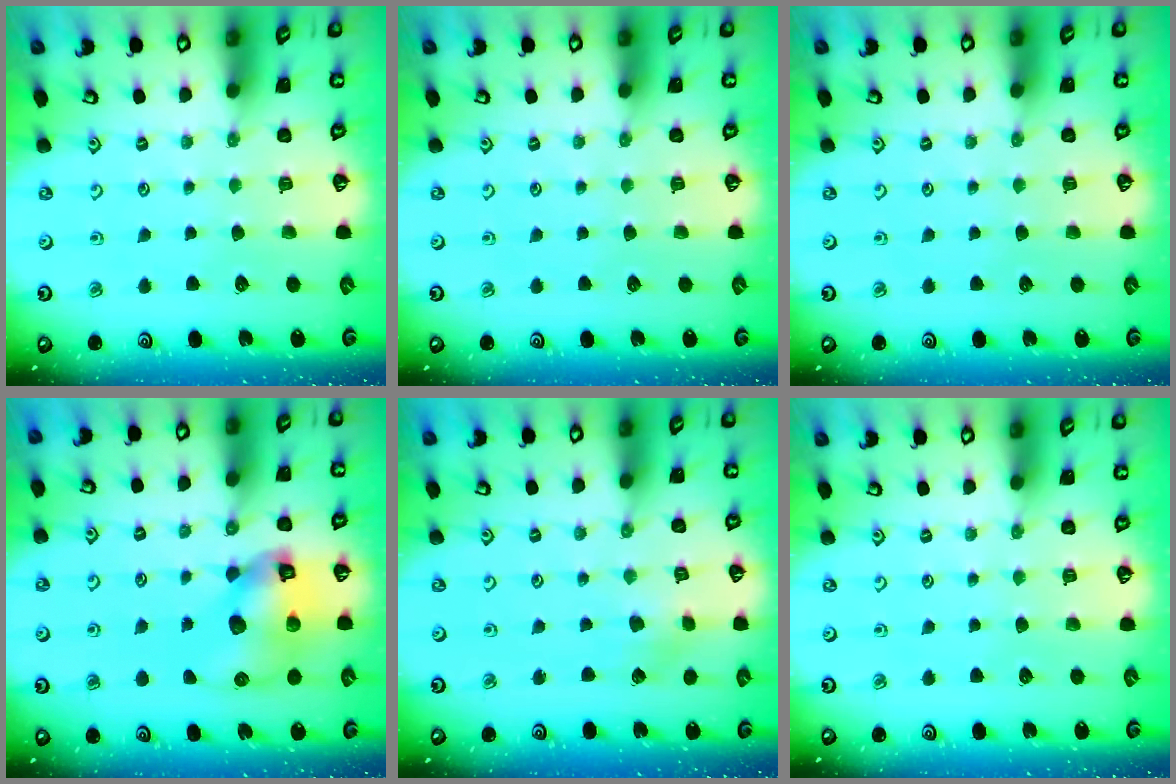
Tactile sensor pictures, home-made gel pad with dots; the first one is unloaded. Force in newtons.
{"total": 0.0}
{"total": 0.0}
{"total": 12.2, "press": 12.1, "slide": 1.8}
{"total": 2.7, "press": 2.7, "slide": 0.3}
{"total": 0.0}